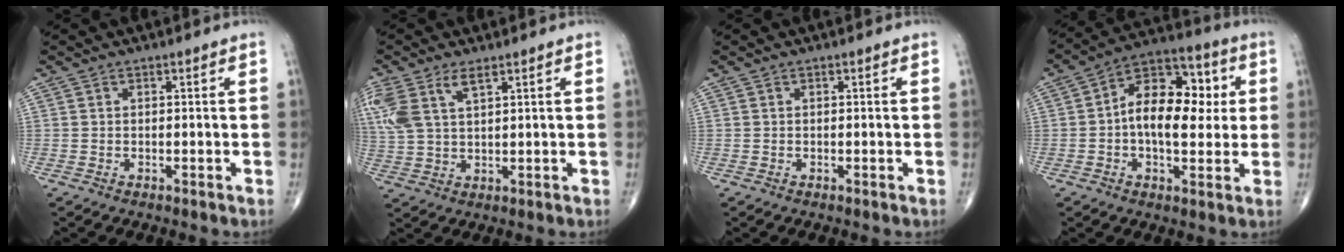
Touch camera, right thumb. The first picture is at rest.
{"total": 9.6, "force": [4.5, 4.4, 7.2], "torque": [-0.182, 0.005, 0.099]}
{"total": 0.0}
{"total": 15.3, "force": [1.1, 8.9, 12.4], "torque": [-0.166, 0.028, 0.008]}